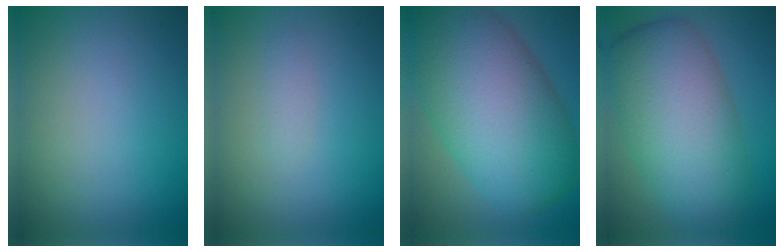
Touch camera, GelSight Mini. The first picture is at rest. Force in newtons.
{"total": 0.8, "press": 0.8, "slide": 0.0}
{"total": 14.5, "press": 14.5, "slide": 0.7}
{"total": 10.2, "press": 10.1, "slide": 0.5}